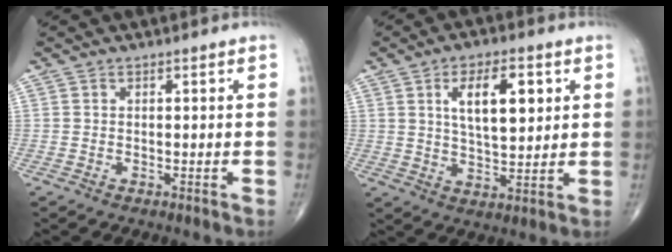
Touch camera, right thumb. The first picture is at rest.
{"total": 10.8, "force": [3.4, 4.7, 9.1], "torque": [-0.130, -0.015, 0.060]}